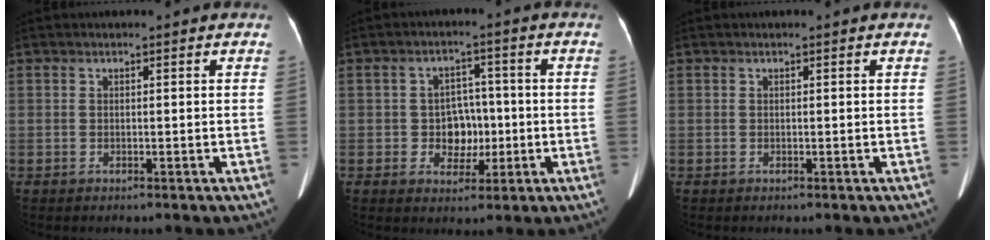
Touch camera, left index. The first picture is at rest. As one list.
[{"total": 5.3, "force": [-0.8, 4.2, 3.2], "torque": [-0.053, 0.014, -0.008]}, {"total": 0.0}]